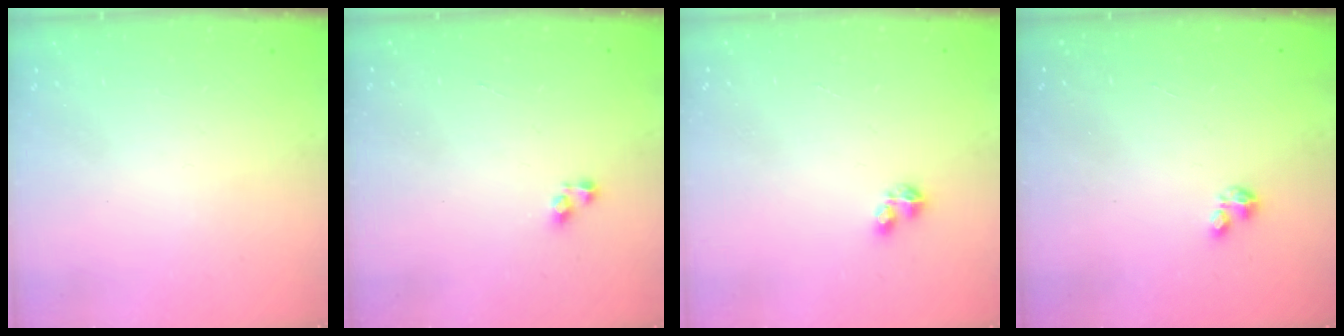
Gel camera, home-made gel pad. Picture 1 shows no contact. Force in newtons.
{"total": 3.2, "press": 3.2, "slide": 0.3}
{"total": 3.3, "press": 3.2, "slide": 0.7}
{"total": 0.7, "press": 0.6, "slide": 0.2}